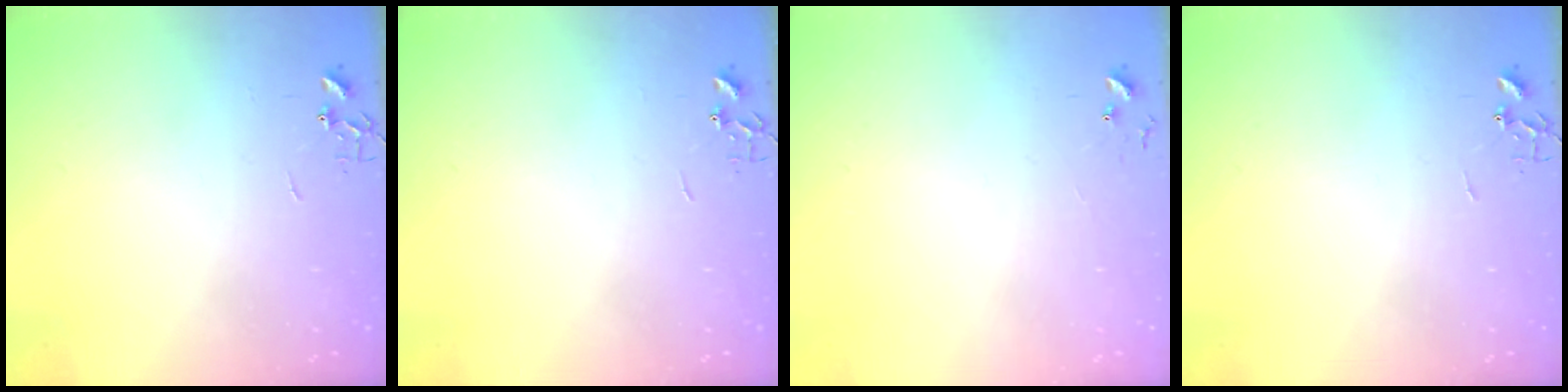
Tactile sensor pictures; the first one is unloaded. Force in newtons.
{"total": 0.0}
{"total": 4.7, "press": 4.7, "slide": 0.4}
{"total": 0.0}